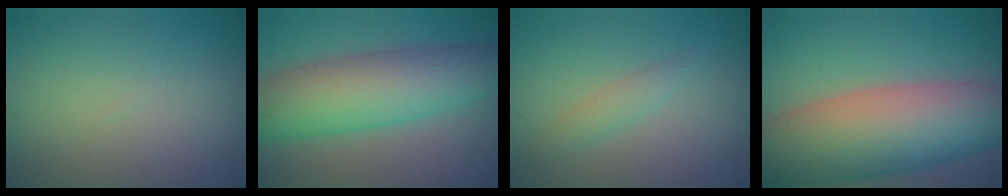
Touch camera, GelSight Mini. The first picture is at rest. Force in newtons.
{"total": 8.6, "press": 8.6, "slide": 0.5}
{"total": 1.3, "press": 1.3, "slide": 0.0}
{"total": 12.4, "press": 12.4, "slide": 0.6}